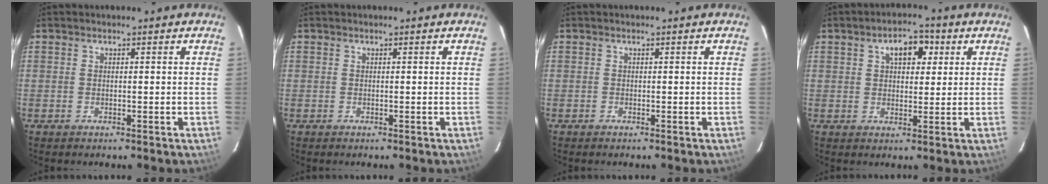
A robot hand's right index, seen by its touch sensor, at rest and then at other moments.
{"total": 0.0}
{"total": 0.0}
{"total": 6.1, "force": [2.4, 3.6, 4.3], "torque": [-0.067, 0.022, 0.039]}